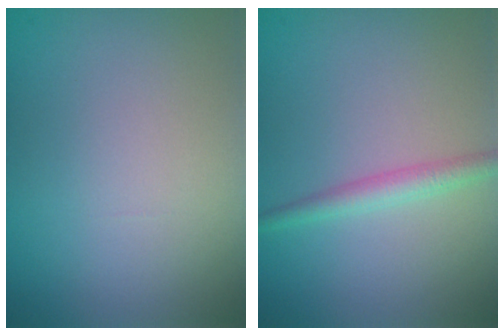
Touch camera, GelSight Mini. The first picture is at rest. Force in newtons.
{"total": 2.1, "press": 2.1, "slide": 0.0}